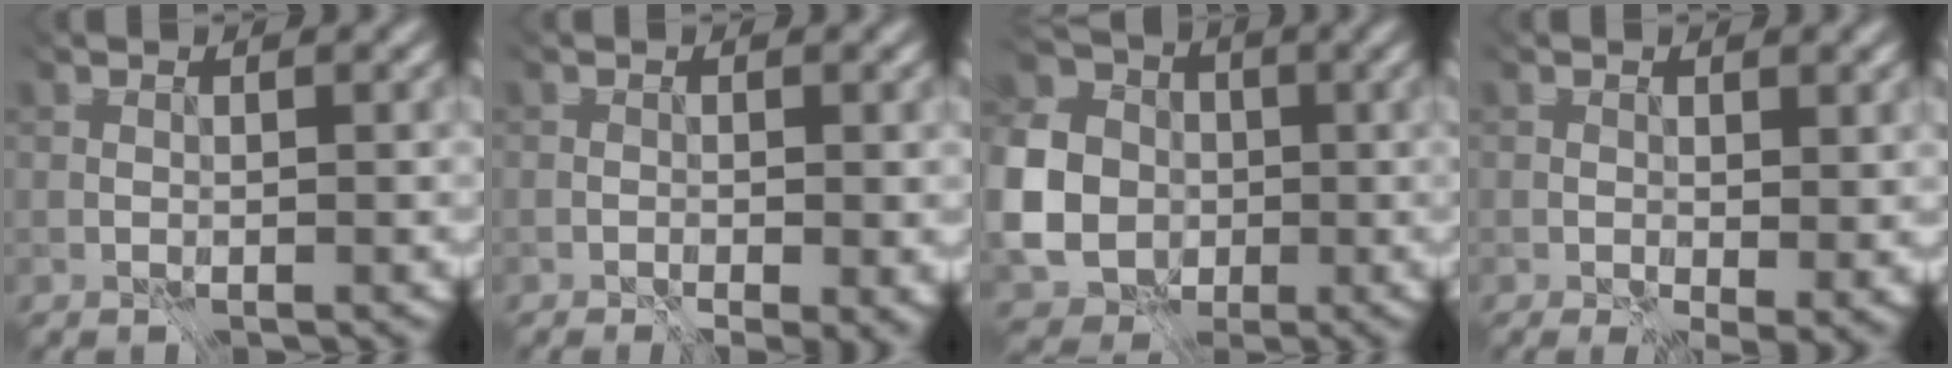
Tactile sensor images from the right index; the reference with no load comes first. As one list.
[{"total": 1.8, "force": [-0.5, 0.7, 1.5], "torque": [0.000, -0.003, -0.011]}, {"total": 10.4, "force": [-2.9, 9.1, 4.2], "torque": [-0.137, 0.002, -0.038]}, {"total": 3.3, "force": [1.3, 1.6, 2.6], "torque": [-0.021, -0.010, 0.018]}]